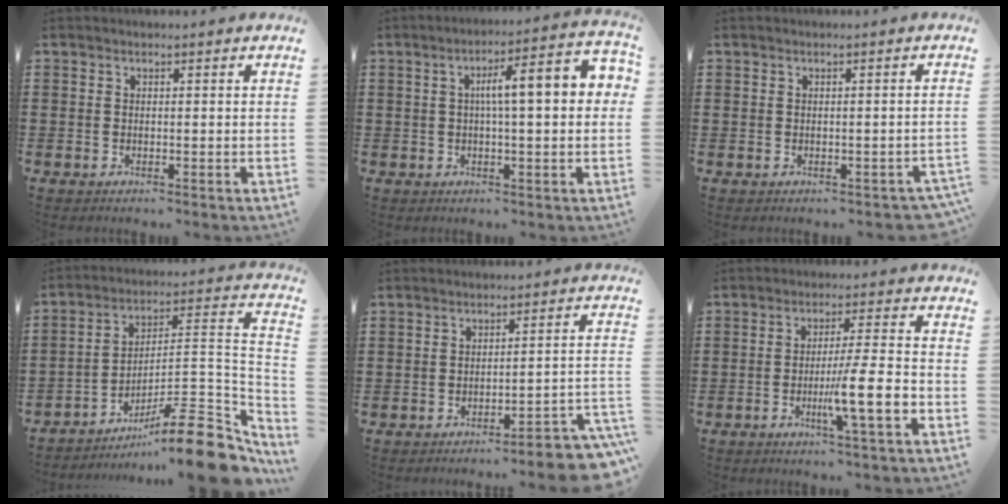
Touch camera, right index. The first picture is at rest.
{"total": 8.1, "force": [1.0, 1.4, 7.9], "torque": [-0.133, 0.000, 0.006]}
{"total": 0.8, "force": [-0.4, 0.7, 0.1], "torque": [-0.004, 0.001, -0.009]}
{"total": 13.2, "force": [-8.9, 2.1, 9.5], "torque": [-0.128, 0.021, -0.157]}
{"total": 4.3, "force": [-4.0, 0.0, 1.7], "torque": [-0.031, -0.012, -0.082]}
{"total": 8.5, "force": [-2.8, 0.2, 8.0], "torque": [-0.137, -0.009, -0.048]}